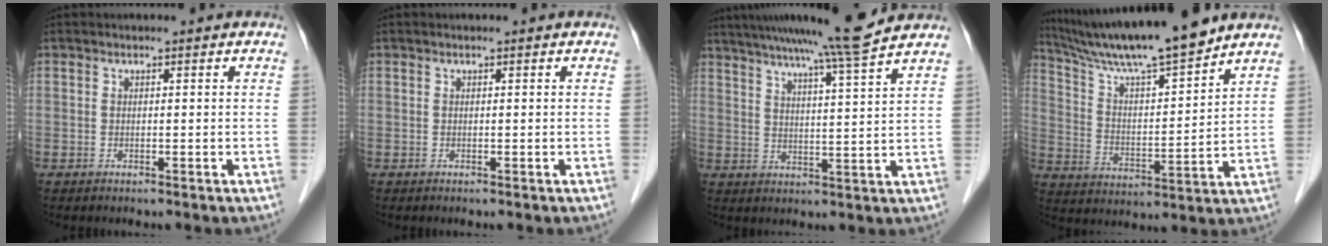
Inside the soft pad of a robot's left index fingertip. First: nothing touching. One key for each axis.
{"total": 0.0}
{"total": 13.2, "fx": 11.3, "fy": -1.8, "fz": 6.6, "tx": -0.113, "ty": -0.007, "tz": 0.161}
{"total": 15.0, "fx": 13.1, "fy": -0.3, "fz": 7.3, "tx": -0.133, "ty": -0.001, "tz": 0.229}